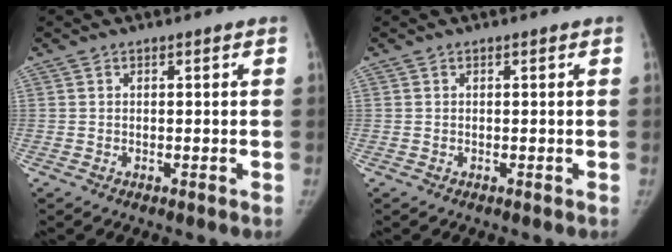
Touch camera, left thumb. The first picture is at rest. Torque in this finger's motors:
{"motor_torque": [-0.14, 0.02, 0.21, -0.04, -0.04]}